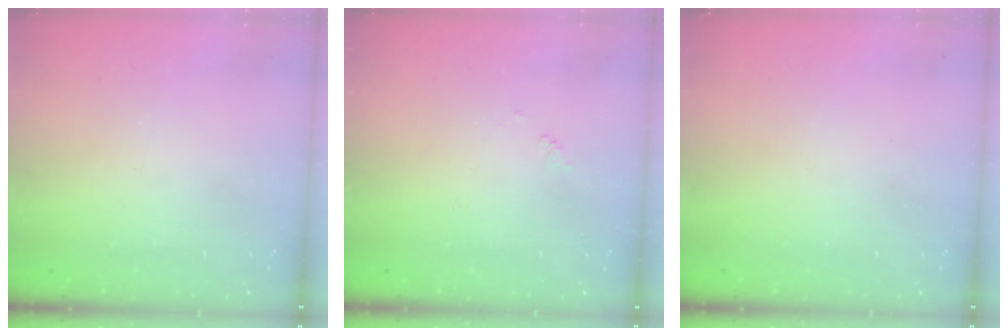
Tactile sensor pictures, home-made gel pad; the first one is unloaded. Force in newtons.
{"total": 2.9, "press": 2.9, "slide": 0.5}
{"total": 0.0}